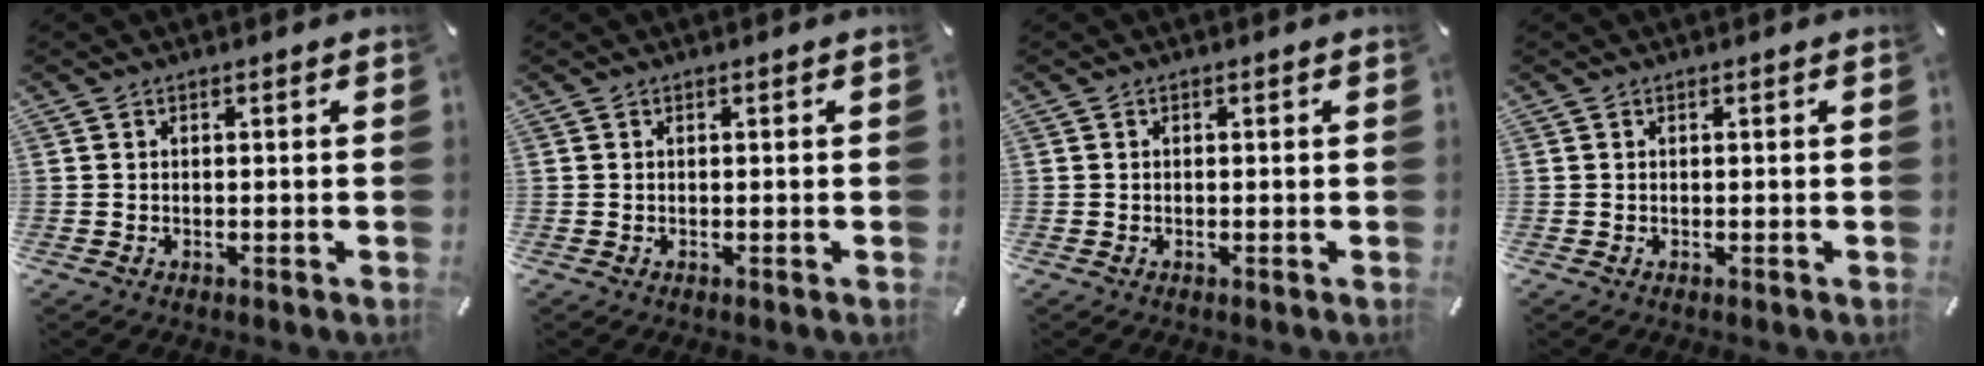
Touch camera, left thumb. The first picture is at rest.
{"total": 0.0}
{"total": 0.0}
{"total": 0.0}